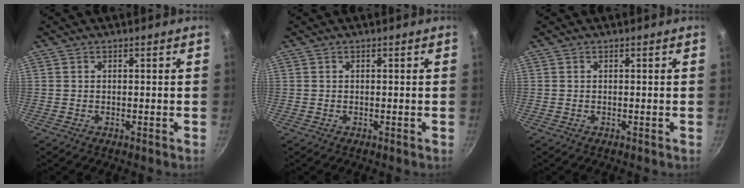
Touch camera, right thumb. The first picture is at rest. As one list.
[{"total": 0.0}, {"total": 0.0}]